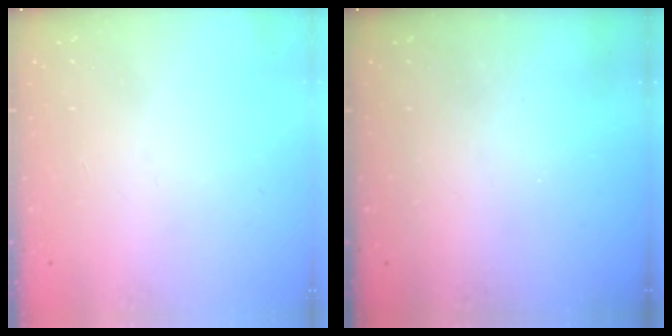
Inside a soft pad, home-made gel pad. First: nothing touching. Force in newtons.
{"total": 0.0}